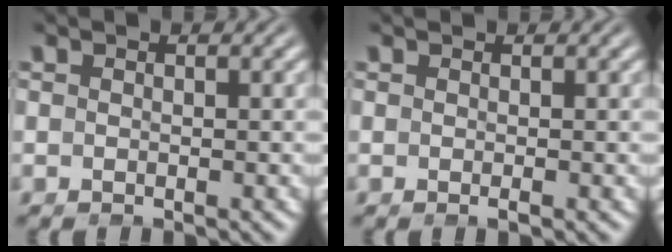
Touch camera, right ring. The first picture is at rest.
{"total": 0.6, "force": [0.1, -0.5, 0.2], "torque": [0.005, 0.004, 0.000]}